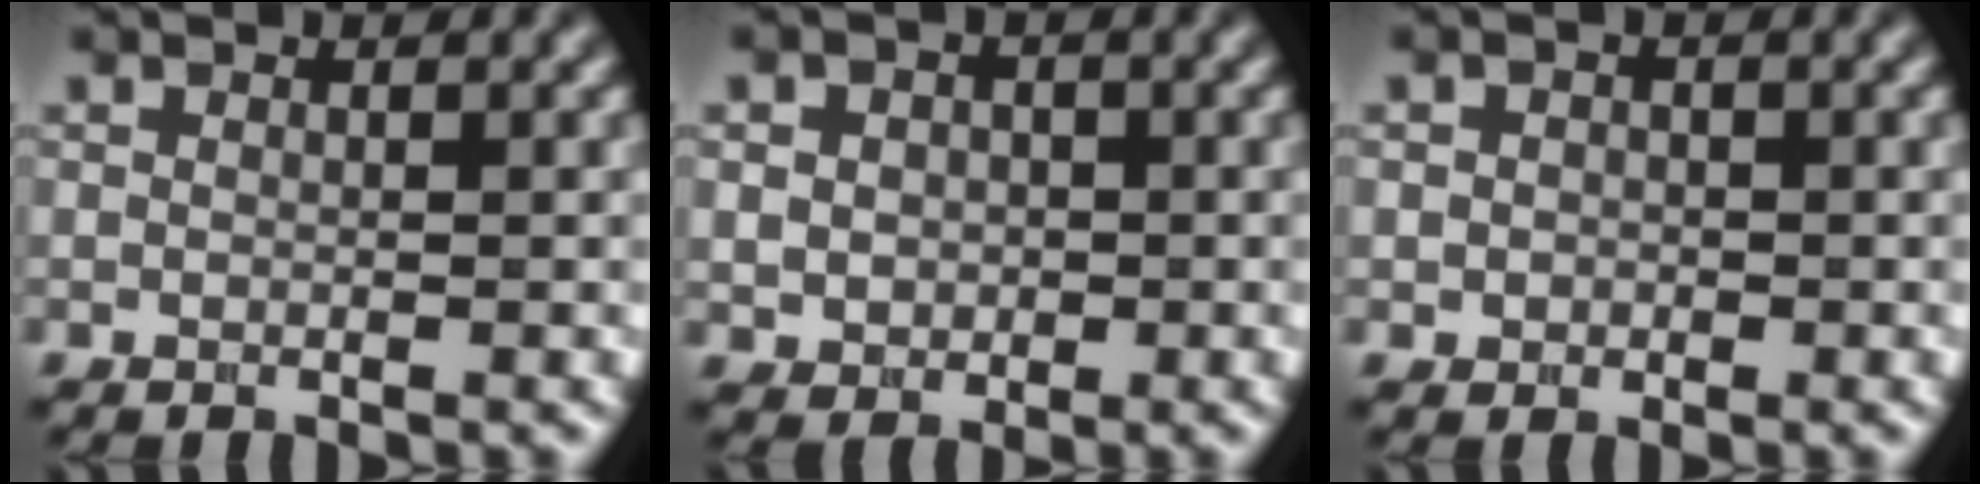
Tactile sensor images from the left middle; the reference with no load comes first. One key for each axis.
{"total": 3.0, "fx": 0.2, "fy": 2.6, "fz": 1.5, "tx": -0.020, "ty": 0.007, "tz": -0.009}
{"total": 1.3, "fx": -0.1, "fy": 1.2, "fz": 0.4, "tx": 0.002, "ty": -0.003, "tz": -0.004}